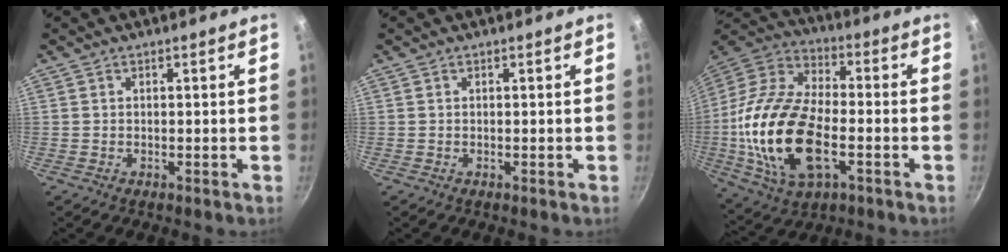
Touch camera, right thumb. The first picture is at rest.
{"total": 0.0}
{"total": 23.6, "force": [-4.5, 12.6, 19.5], "torque": [-0.384, 0.025, -0.091]}